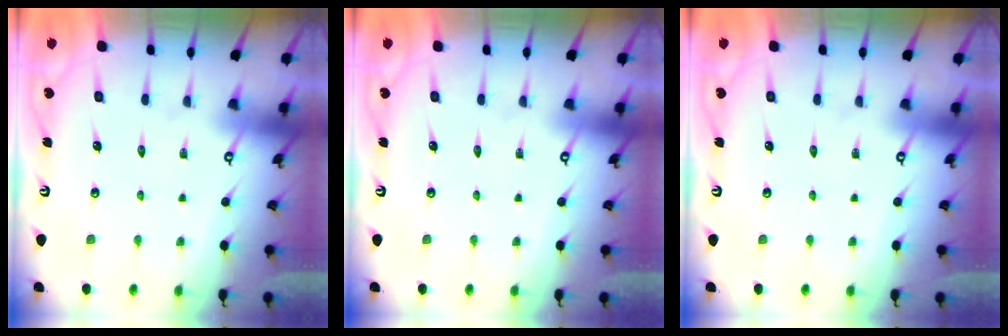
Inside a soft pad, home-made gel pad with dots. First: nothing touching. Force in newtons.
{"total": 0.0}
{"total": 0.0}